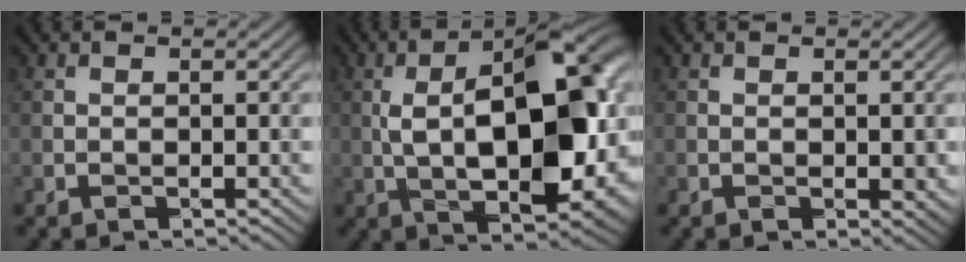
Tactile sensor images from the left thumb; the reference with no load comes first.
{"total": 15.7, "force": [1.1, 6.7, 14.1], "torque": [-0.221, 0.002, 0.023]}
{"total": 1.5, "force": [-0.2, 0.9, 1.2], "torque": [-0.014, -0.005, 0.000]}